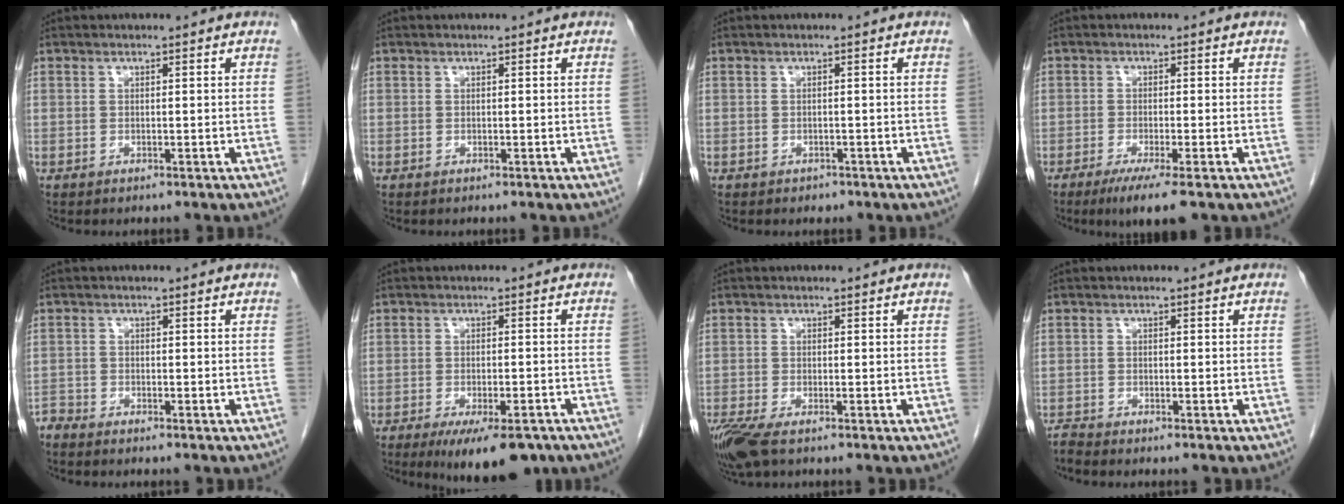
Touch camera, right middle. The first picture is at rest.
{"total": 0.0}
{"total": 0.8, "force": [-0.6, 0.6, 0.1], "torque": [-0.006, 0.001, -0.008]}
{"total": 4.9, "force": [-3.1, 0.4, 3.8], "torque": [-0.062, -0.013, -0.051]}
{"total": 1.6, "force": [-1.5, 0.0, -0.2], "torque": [0.008, -0.005, -0.030]}
{"total": 9.8, "force": [-6.9, 2.8, 6.3], "torque": [-0.086, -0.010, -0.103]}
{"total": 5.1, "force": [-3.4, 1.4, 3.6], "torque": [-0.077, -0.016, -0.064]}
{"total": 1.1, "force": [-1.0, -0.2, -0.1], "torque": [-0.001, -0.006, -0.021]}